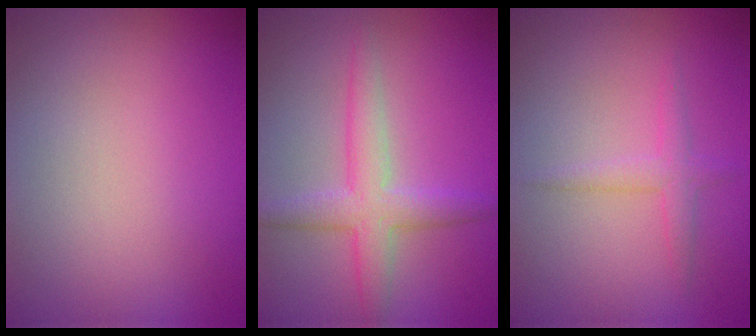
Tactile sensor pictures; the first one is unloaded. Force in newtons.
{"total": 3.7, "press": 3.7, "slide": 0.2}
{"total": 1.7, "press": 1.7, "slide": 0.0}